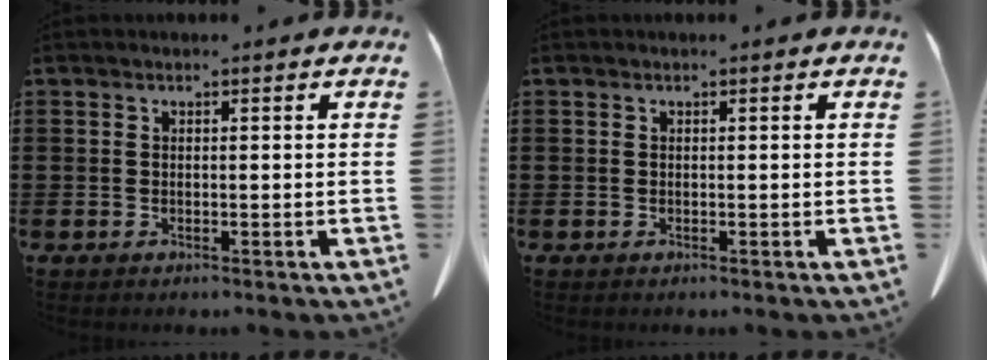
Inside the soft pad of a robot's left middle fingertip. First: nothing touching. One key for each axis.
{"total": 0.0}